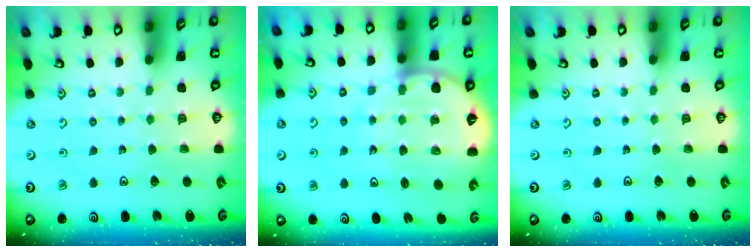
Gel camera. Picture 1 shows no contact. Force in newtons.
{"total": 11.0, "press": 10.8, "slide": 2.3}
{"total": 0.0}